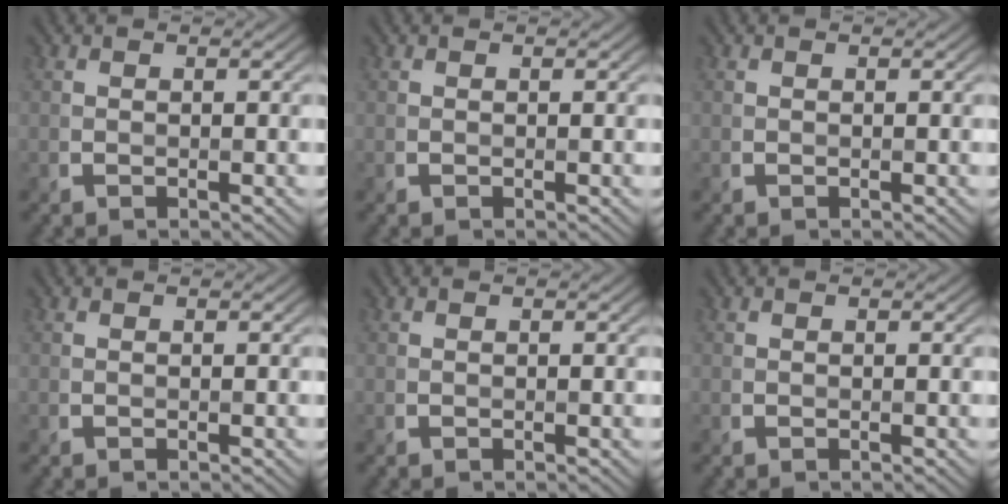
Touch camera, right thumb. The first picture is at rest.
{"total": 0.0}
{"total": 0.0}
{"total": 0.0}
{"total": 0.0}
{"total": 0.0}